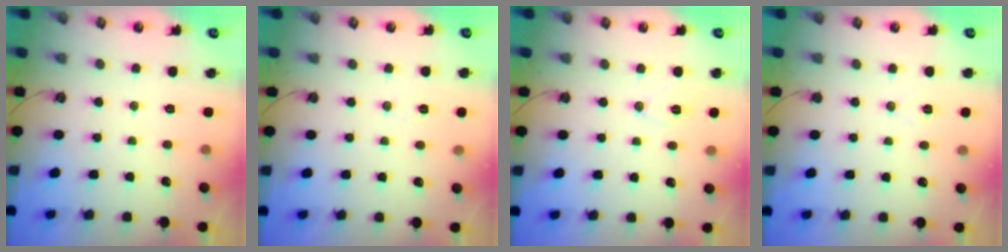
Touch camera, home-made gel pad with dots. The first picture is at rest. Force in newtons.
{"total": 5.9, "press": 3.8, "slide": 4.5}
{"total": 7.5, "press": 6.1, "slide": 4.5}
{"total": 5.6, "press": 3.4, "slide": 4.4}